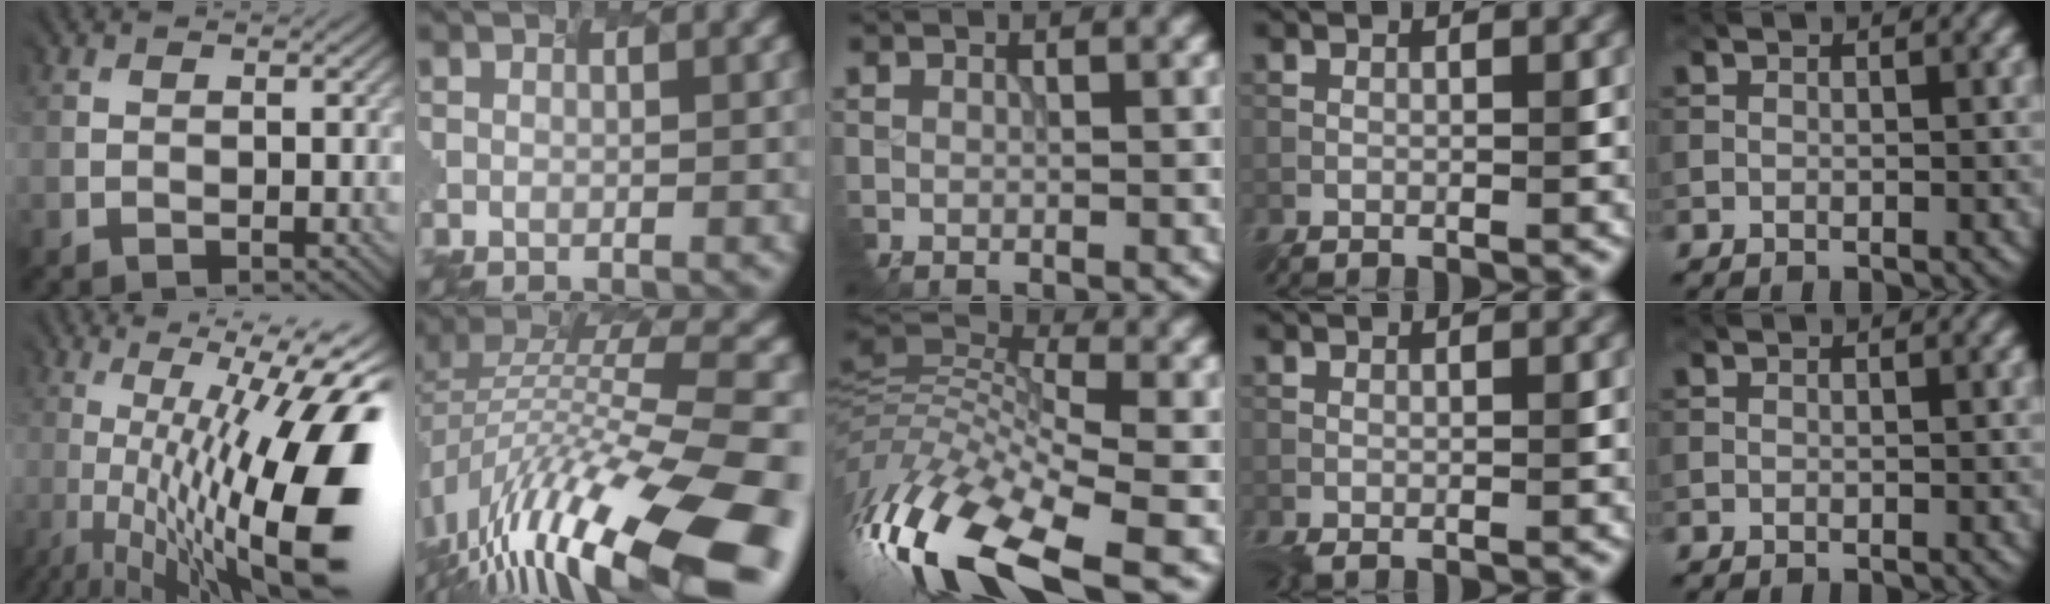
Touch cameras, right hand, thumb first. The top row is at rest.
{"thumb": {"total": 18.6, "force": [-2.1, 5.8, 17.5], "torque": [-0.248, -0.017, -0.030]}, "index": {"total": 15.4, "force": [-9.2, 3.1, 11.9], "torque": [-0.256, 0.009, -0.131]}, "middle": {"total": 14.1, "force": [-6.8, 6.0, 10.8], "torque": [-0.246, 0.003, -0.122]}, "ring": {"total": 0.8, "force": [-0.3, 0.2, 0.7], "torque": [-0.017, -0.002, -0.006]}}